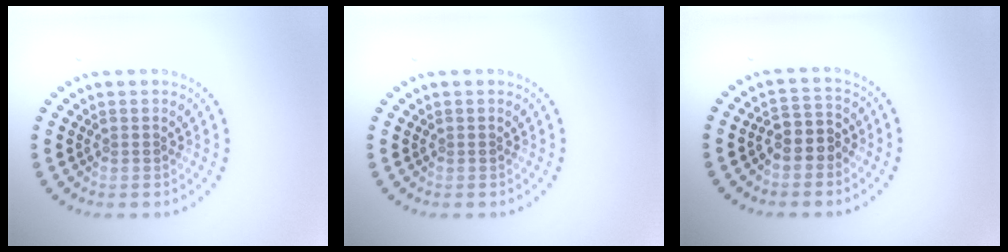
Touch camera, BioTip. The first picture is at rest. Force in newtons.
{"total": 0.0}
{"total": 2.5, "press": 2.2, "slide": 1.1}